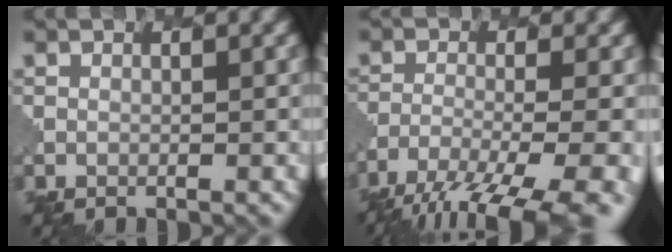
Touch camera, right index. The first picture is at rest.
{"total": 11.3, "force": [-8.6, 3.1, 6.6], "torque": [-0.122, -0.036, -0.122]}